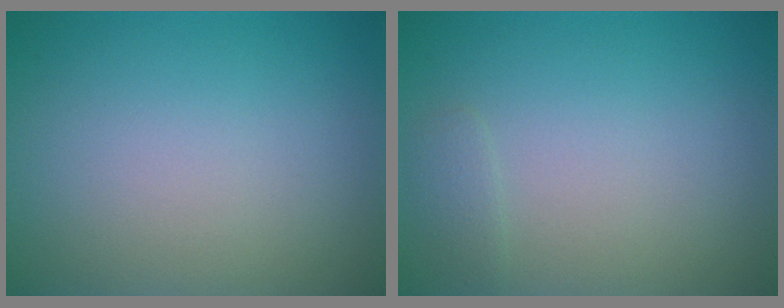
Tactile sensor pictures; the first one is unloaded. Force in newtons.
{"total": 0.9, "press": 0.9, "slide": 0.0}